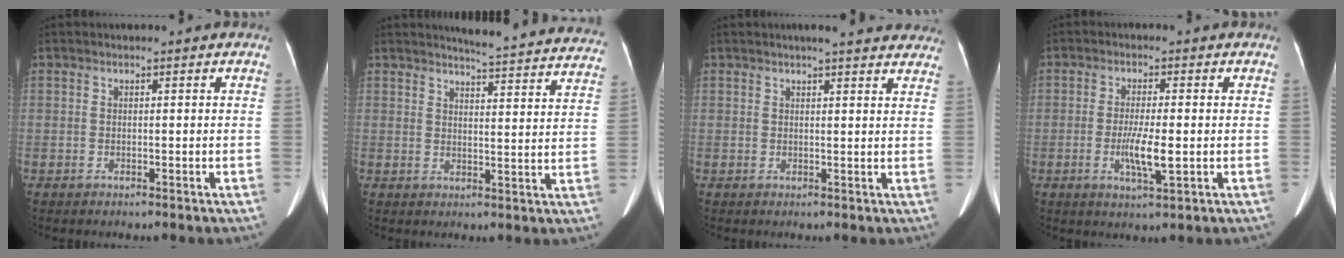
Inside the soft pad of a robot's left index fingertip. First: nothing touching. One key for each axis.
{"total": 21.0, "fx": 20.1, "fy": 1.5, "fz": 5.6, "tx": -0.063, "ty": -0.073, "tz": 0.219}
{"total": 12.1, "fx": 10.9, "fy": 2.0, "fz": 4.9, "tx": -0.040, "ty": 0.008, "tz": 0.109}
{"total": 5.4, "fx": -1.0, "fy": 0.7, "fz": 5.2, "tx": -0.104, "ty": -0.010, "tz": -0.016}